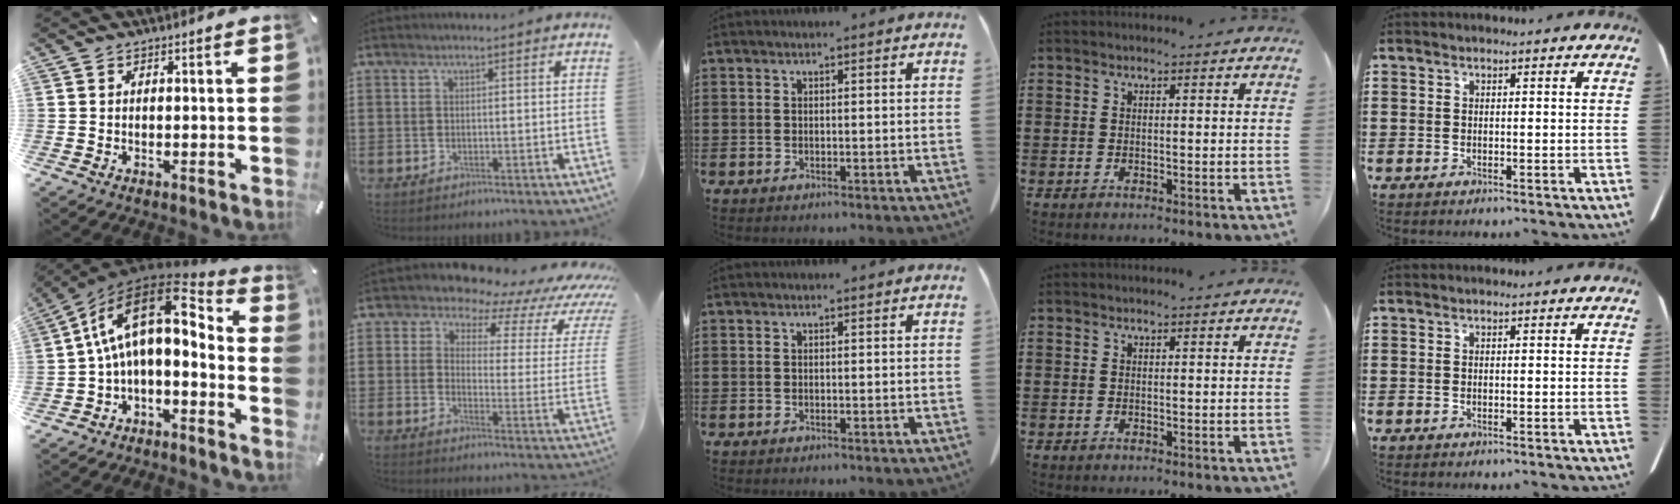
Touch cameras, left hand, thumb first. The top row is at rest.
{"thumb": {"total": 17.1, "force": [3.2, 8.7, 14.3], "torque": [-0.276, -0.027, 0.051]}, "index": {"total": 7.7, "force": [6.5, 2.8, 3.0], "torque": [-0.063, -0.051, 0.107]}}